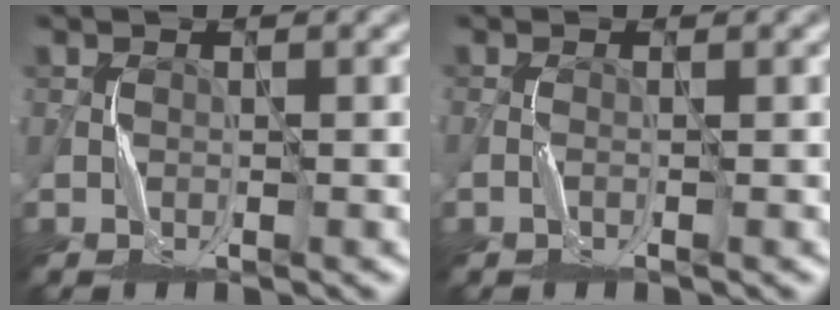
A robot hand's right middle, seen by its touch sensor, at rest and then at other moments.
{"total": 0.8, "force": [-0.2, 0.1, 0.8], "torque": [-0.020, 0.002, -0.007]}